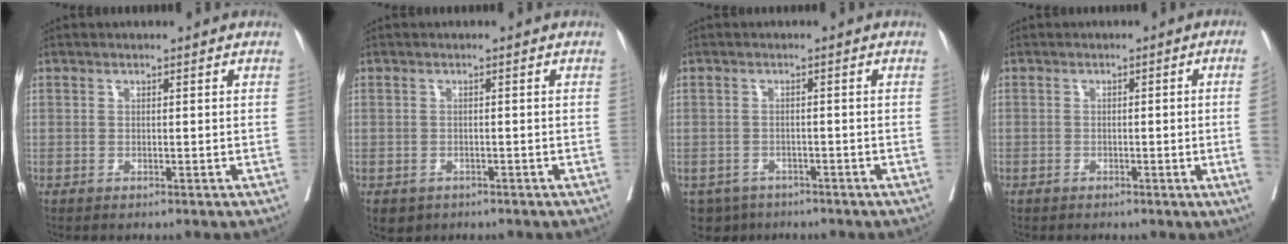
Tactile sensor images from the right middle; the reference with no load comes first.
{"total": 4.4, "force": [-2.9, 3.1, 1.4], "torque": [-0.027, -0.004, -0.040]}
{"total": 5.3, "force": [-3.9, 3.5, 0.6], "torque": [-0.010, -0.003, -0.058]}
{"total": 4.0, "force": [-0.9, -1.1, 3.8], "torque": [-0.047, -0.003, -0.014]}